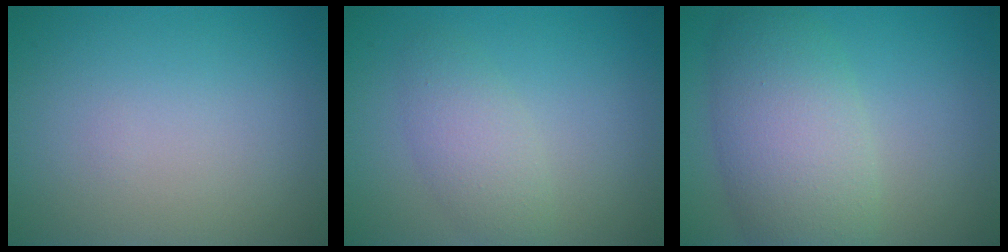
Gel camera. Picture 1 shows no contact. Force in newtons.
{"total": 2.7, "press": 2.7, "slide": 0.1}
{"total": 7.0, "press": 7.0, "slide": 0.1}